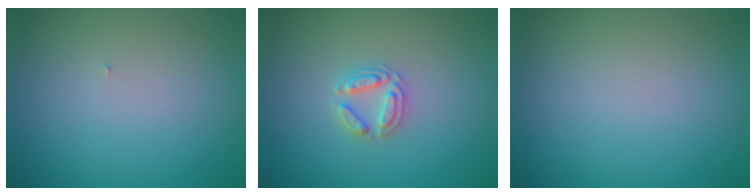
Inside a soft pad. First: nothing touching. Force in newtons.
{"total": 2.5, "press": 2.5, "slide": 0.4}
{"total": 0.0}